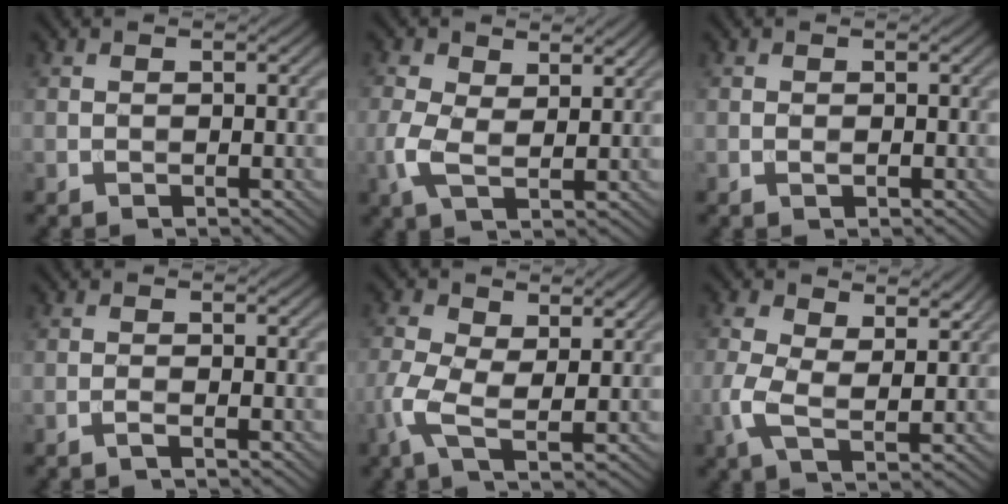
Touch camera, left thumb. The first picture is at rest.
{"total": 5.5, "force": [1.2, 3.2, 4.3], "torque": [-0.113, 0.000, 0.017]}
{"total": 0.7, "force": [-0.2, 0.4, 0.5], "torque": [-0.011, 0.000, -0.003]}
{"total": 1.0, "force": [-0.6, 0.0, 0.7], "torque": [-0.013, 0.004, -0.017]}
{"total": 5.9, "force": [-0.4, 2.8, 5.1], "torque": [-0.134, -0.001, -0.012]}
{"total": 7.0, "force": [1.6, 3.9, 5.6], "torque": [-0.137, -0.004, 0.022]}